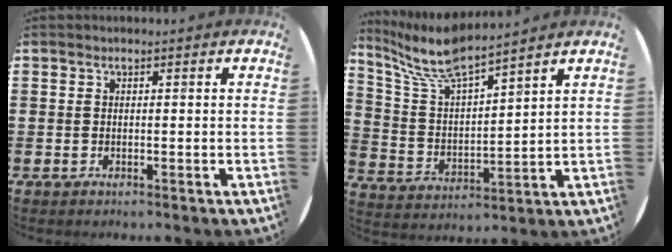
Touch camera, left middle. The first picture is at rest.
{"total": 7.8, "force": [7.1, 1.1, 3.2], "torque": [-0.088, -0.035, 0.126]}